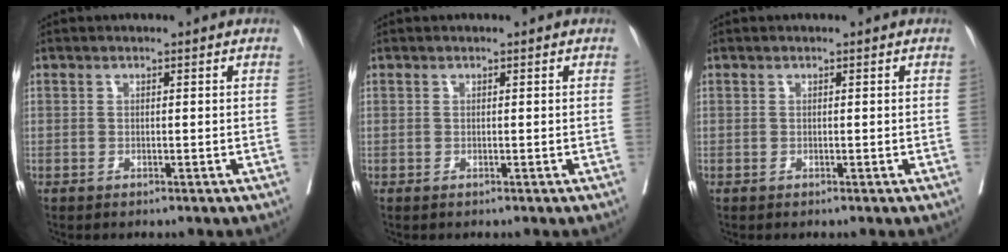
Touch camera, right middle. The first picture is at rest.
{"total": 0.0}
{"total": 0.0}